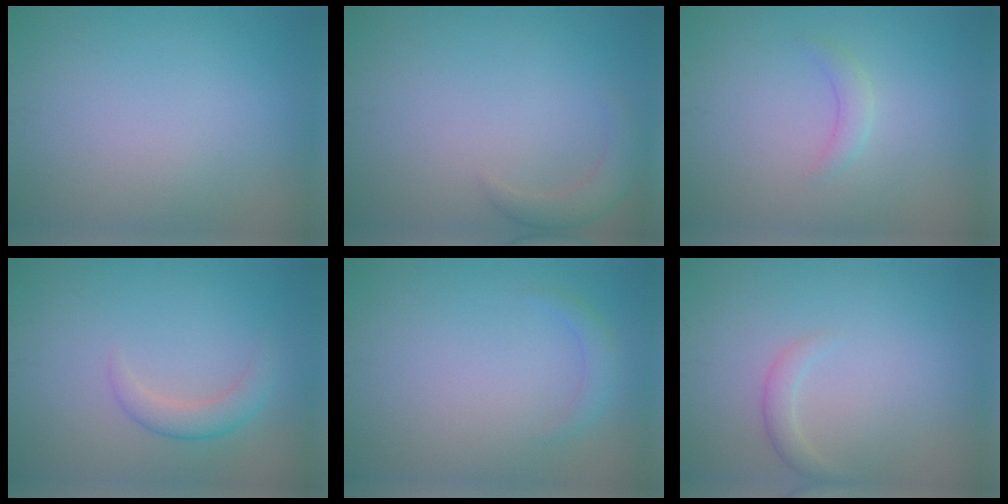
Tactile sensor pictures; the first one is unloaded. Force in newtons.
{"total": 2.2, "press": 2.2, "slide": 0.2}
{"total": 1.2, "press": 1.2, "slide": 0.2}
{"total": 2.3, "press": 2.2, "slide": 0.2}
{"total": 1.3, "press": 1.3, "slide": 0.1}
{"total": 1.2, "press": 1.2, "slide": 0.0}